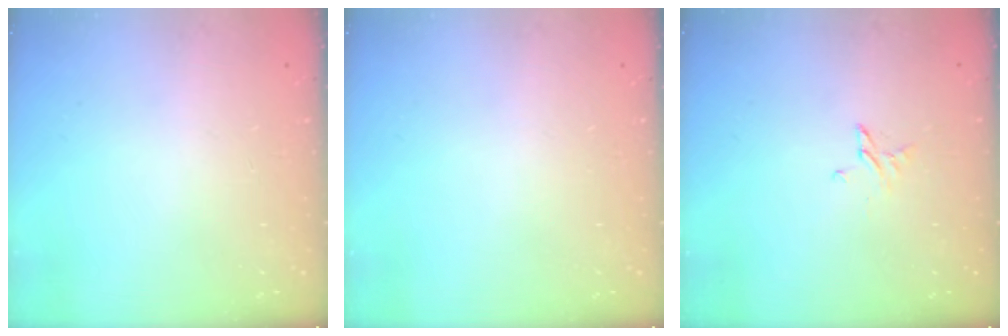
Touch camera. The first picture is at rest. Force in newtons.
{"total": 0.0}
{"total": 2.6, "press": 2.6, "slide": 0.3}